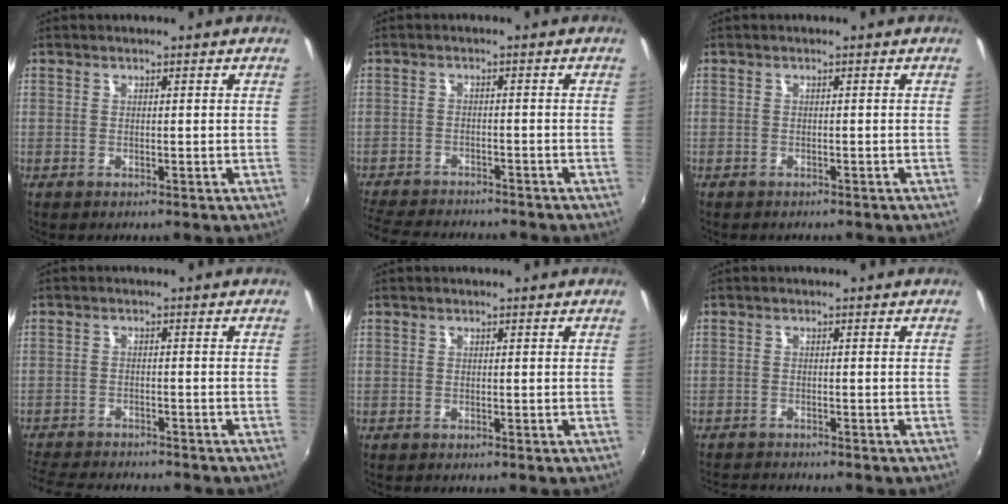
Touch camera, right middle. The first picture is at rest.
{"total": 11.8, "force": [-10.6, 3.1, 4.2], "torque": [-0.110, -0.014, -0.168]}
{"total": 1.2, "force": [-1.1, 0.4, 0.3], "torque": [-0.010, -0.004, -0.014]}
{"total": 10.7, "force": [-9.7, 2.3, 3.6], "torque": [-0.099, -0.014, -0.157]}
{"total": 0.0}
{"total": 5.0, "force": [-4.8, 0.4, 1.3], "torque": [-0.038, -0.014, -0.082]}